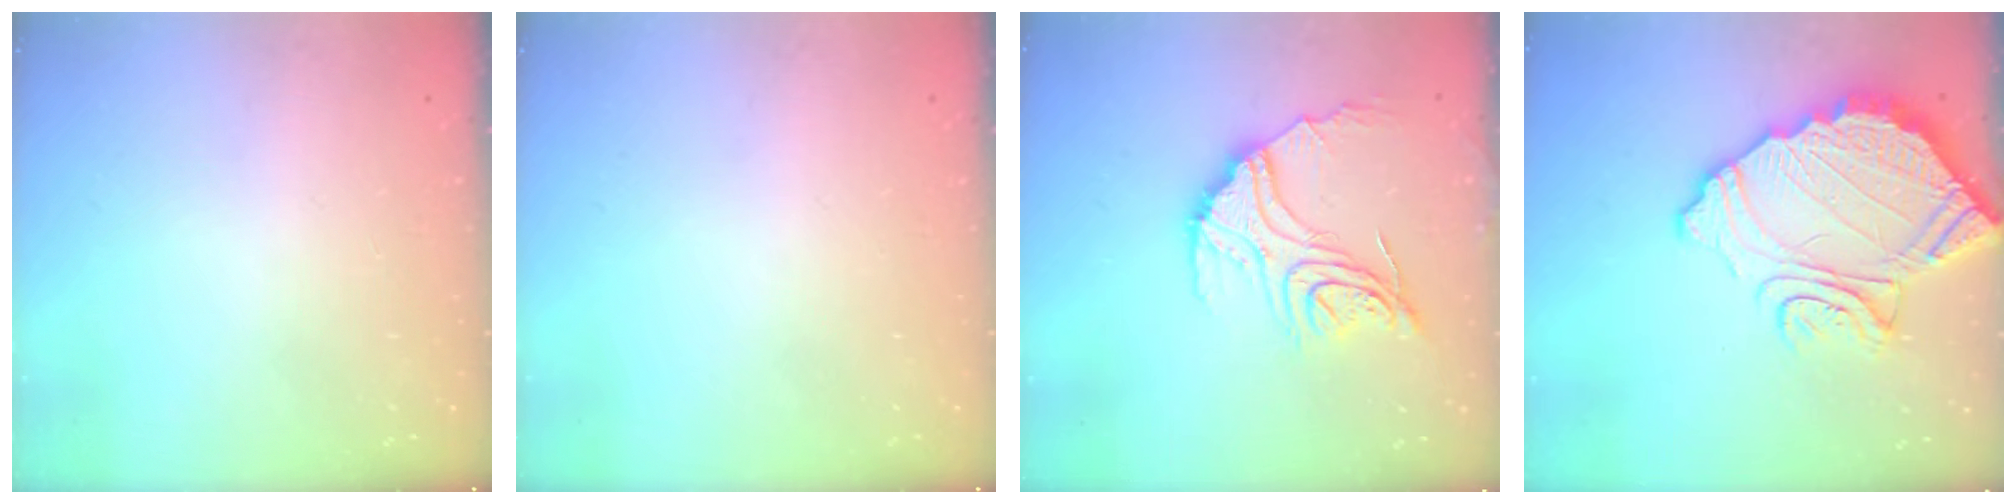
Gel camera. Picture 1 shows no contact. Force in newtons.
{"total": 0.0}
{"total": 16.1, "press": 16.0, "slide": 1.6}
{"total": 17.7, "press": 17.6, "slide": 1.5}